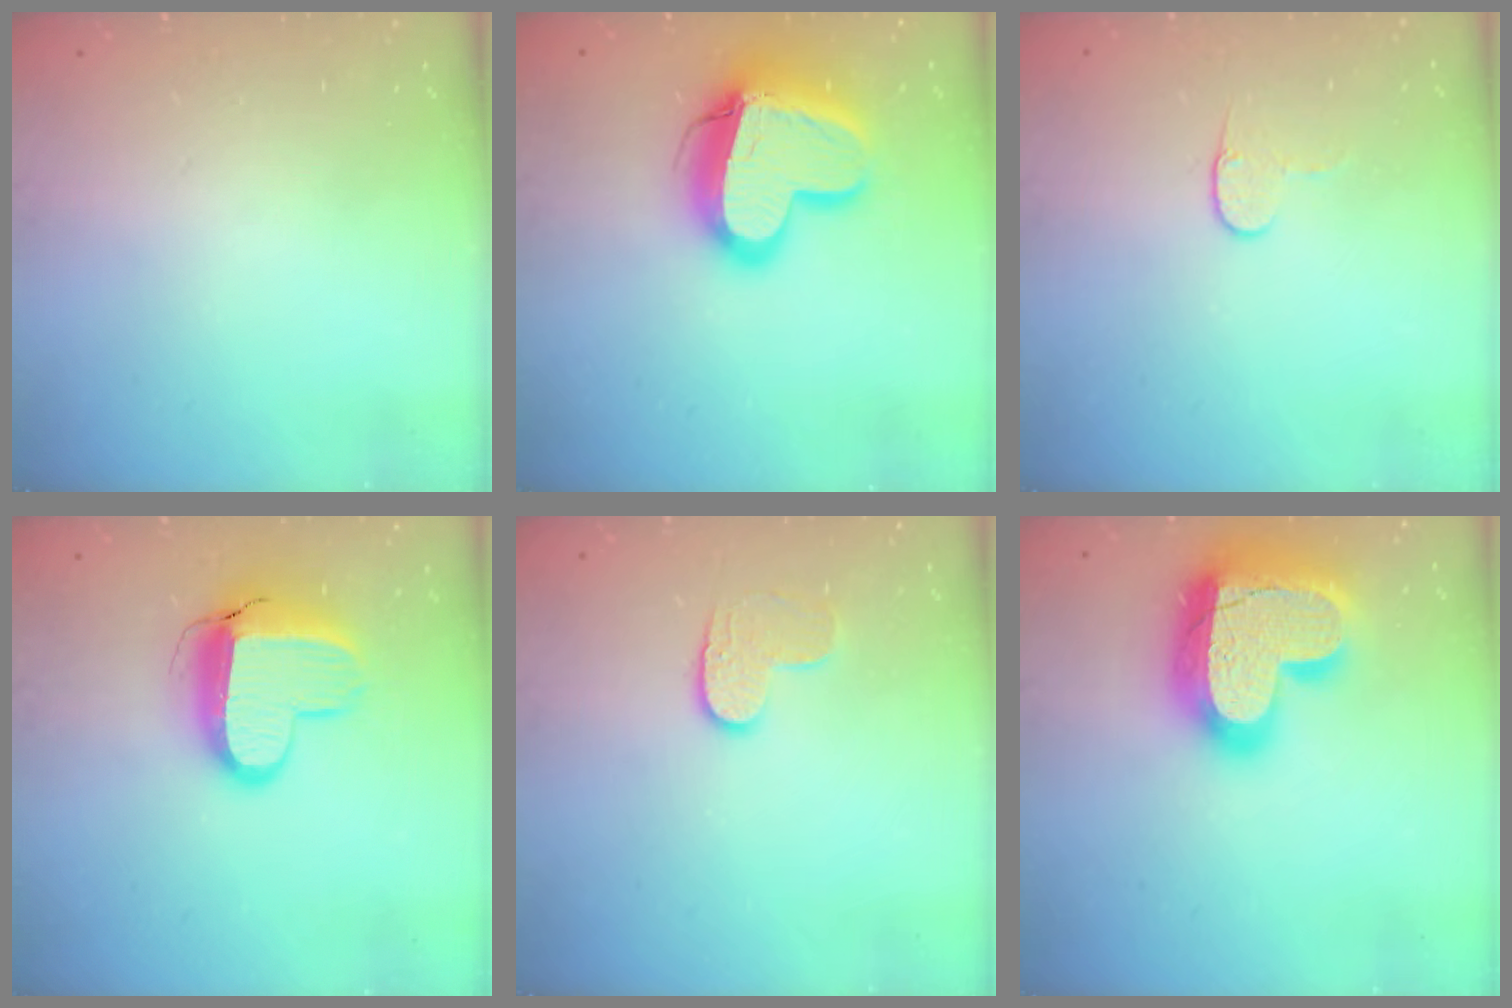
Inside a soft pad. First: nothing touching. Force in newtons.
{"total": 17.7, "press": 17.6, "slide": 1.5}
{"total": 4.3, "press": 4.3, "slide": 0.4}
{"total": 12.8, "press": 12.8, "slide": 1.0}
{"total": 5.7, "press": 5.7, "slide": 0.3}
{"total": 26.4, "press": 26.3, "slide": 2.0}